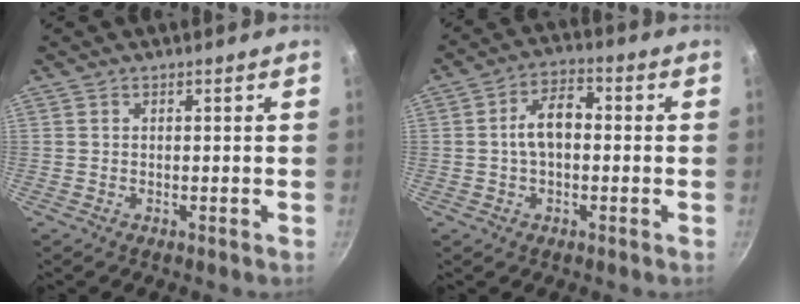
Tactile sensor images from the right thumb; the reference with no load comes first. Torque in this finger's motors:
{"motor_torque": [0.14, 0.01, 0.79, -0.31, 0.04]}